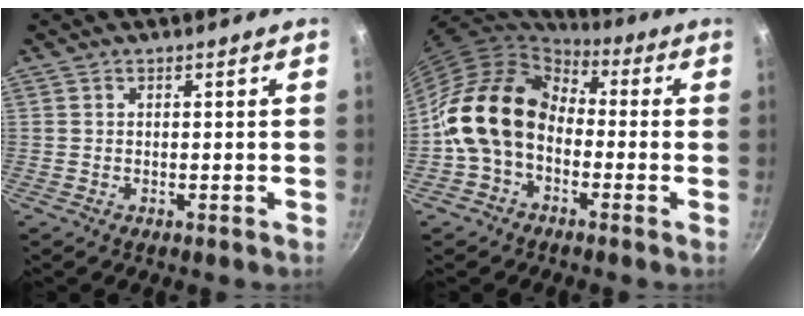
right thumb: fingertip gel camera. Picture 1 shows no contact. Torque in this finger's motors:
{"motor_torque": [2.23, 2.77, 1.45, -1.32, 0.24]}